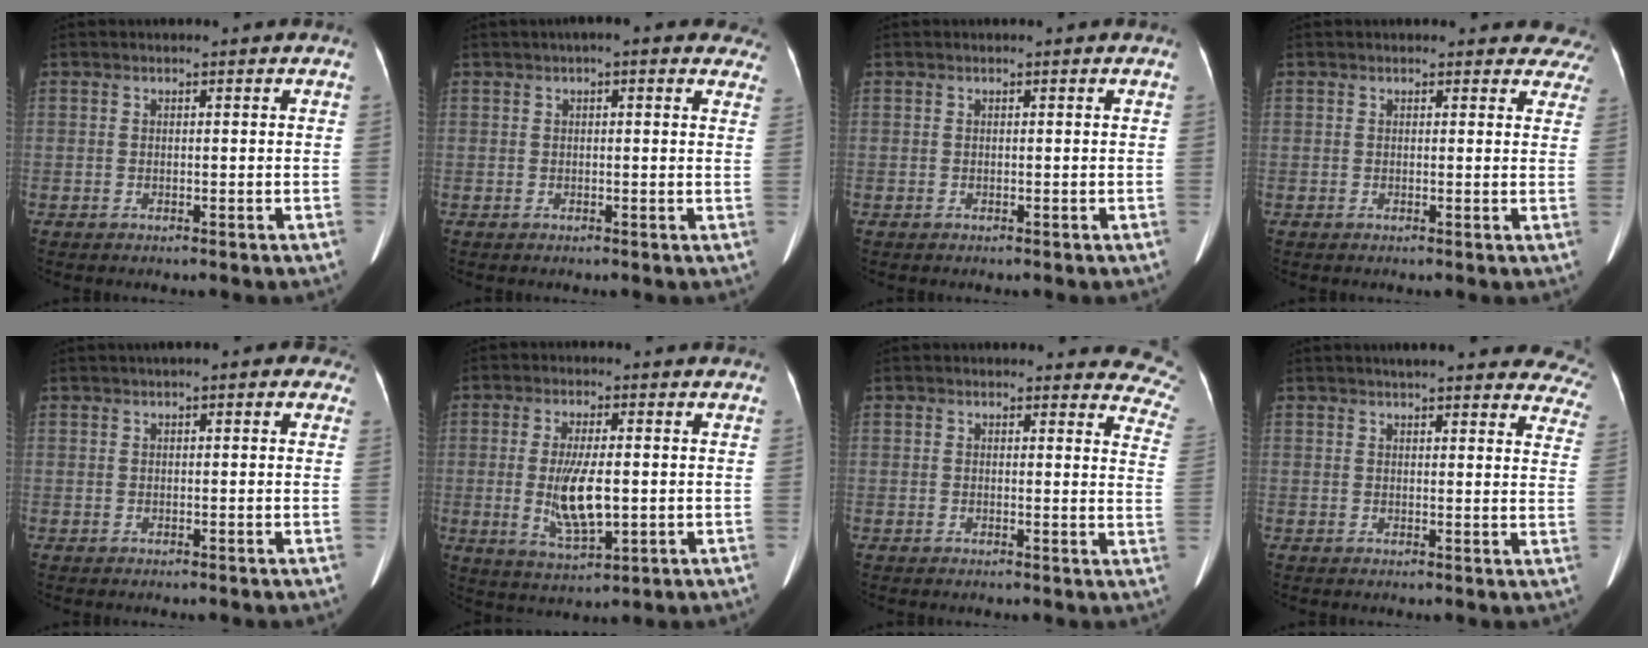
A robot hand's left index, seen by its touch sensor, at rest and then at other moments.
{"total": 8.0, "force": [5.8, 2.2, 5.0], "torque": [-0.044, 0.018, 0.054]}
{"total": 0.0}
{"total": 7.4, "force": [6.8, 2.8, 0.4], "torque": [0.045, -0.011, 0.035]}
{"total": 4.1, "force": [2.4, 1.4, 3.0], "torque": [-0.026, 0.029, 0.023]}
{"total": 8.3, "force": [-0.6, 2.3, 7.9], "torque": [-0.161, -0.012, -0.005]}
{"total": 10.4, "force": [9.7, 3.1, 2.2], "torque": [0.025, -0.055, 0.056]}
{"total": 20.2, "force": [18.0, 4.2, 7.9], "torque": [-0.076, -0.030, 0.186]}